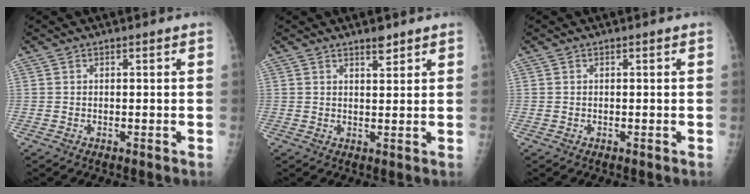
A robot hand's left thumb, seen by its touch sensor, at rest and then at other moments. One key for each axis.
{"total": 2.5, "fx": 2.0, "fy": 0.7, "fz": 1.4, "tx": -0.016, "ty": -0.014, "tz": 0.032}
{"total": 0.0}